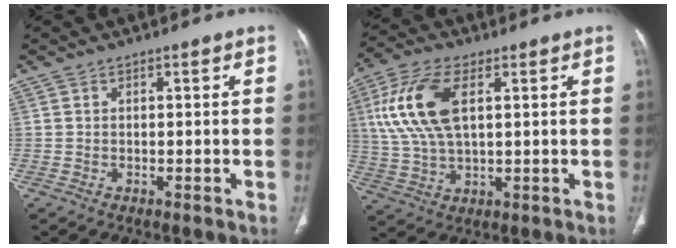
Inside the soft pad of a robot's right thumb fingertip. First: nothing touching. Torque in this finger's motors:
{"motor_torque": [-1.22, 1.66, 1.63, -0.02, 0.25]}